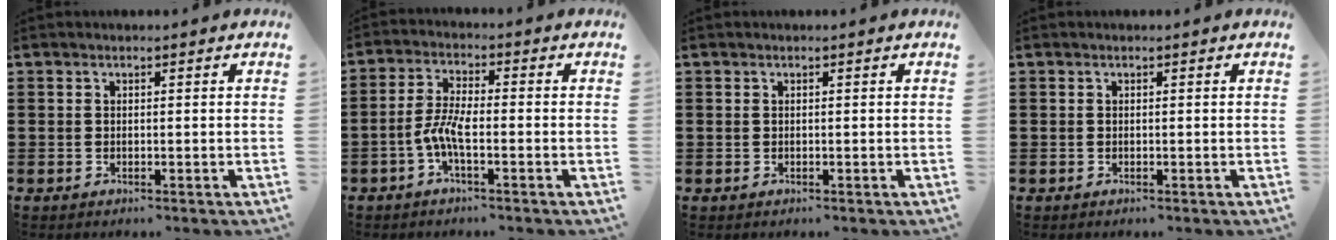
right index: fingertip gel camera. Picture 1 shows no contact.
{"total": 4.9, "force": [-1.8, 1.2, 4.3], "torque": [-0.110, -0.008, -0.044]}
{"total": 0.0}
{"total": 0.0}